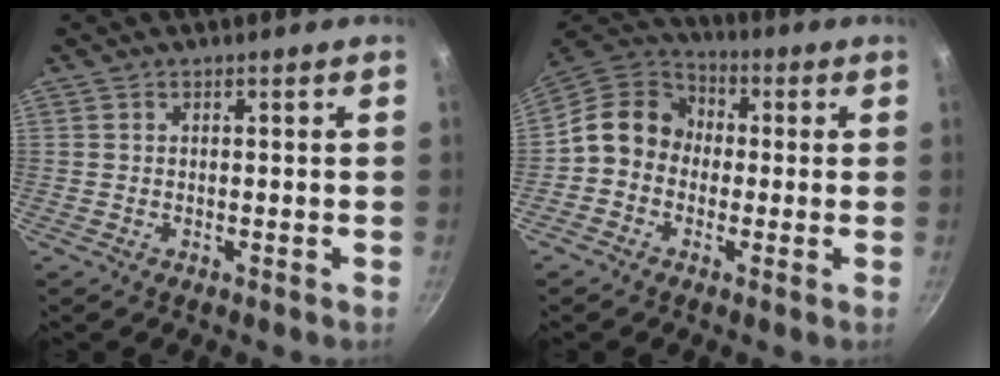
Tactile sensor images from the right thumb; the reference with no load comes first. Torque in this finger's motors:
{"motor_torque": [1.60, 1.74, 0.39, -0.89, 0.22]}